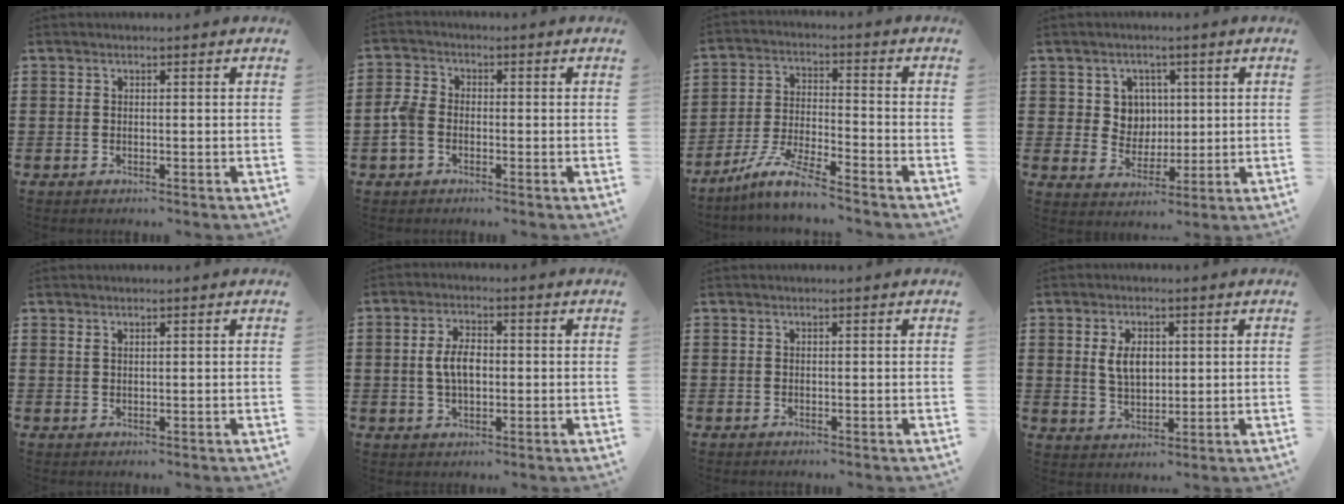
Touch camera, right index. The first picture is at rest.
{"total": 3.9, "force": [-1.3, 2.7, 2.6], "torque": [-0.077, -0.003, -0.031]}
{"total": 7.3, "force": [-6.4, 0.0, 3.5], "torque": [-0.081, -0.008, -0.128]}
{"total": 5.0, "force": [1.6, 4.6, 1.3], "torque": [-0.040, 0.009, 0.028]}
{"total": 1.0, "force": [0.8, 0.3, 0.5], "torque": [-0.012, 0.002, 0.015]}
{"total": 5.2, "force": [0.0, 2.8, 4.4], "torque": [-0.086, 0.004, -0.005]}
{"total": 0.0}
{"total": 4.9, "force": [1.0, 3.0, 3.8], "torque": [-0.074, 0.008, 0.014]}